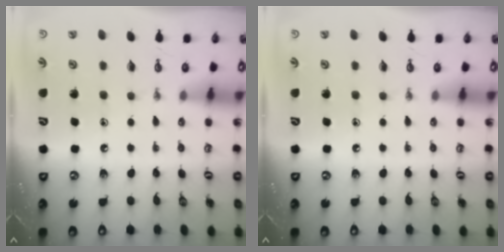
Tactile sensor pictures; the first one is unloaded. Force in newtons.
{"total": 0.0}